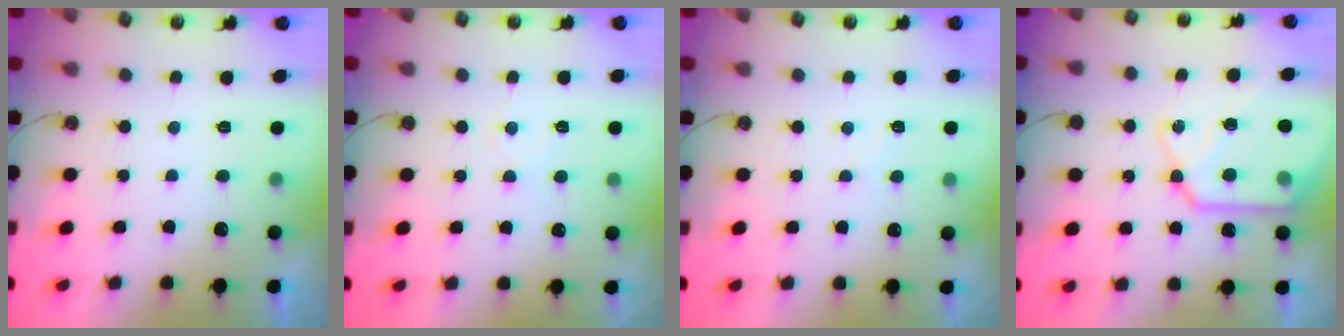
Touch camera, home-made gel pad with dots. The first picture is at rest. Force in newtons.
{"total": 5.9, "press": 5.9, "slide": 0.8}
{"total": 4.3, "press": 4.3, "slide": 0.4}
{"total": 16.4, "press": 16.3, "slide": 1.5}